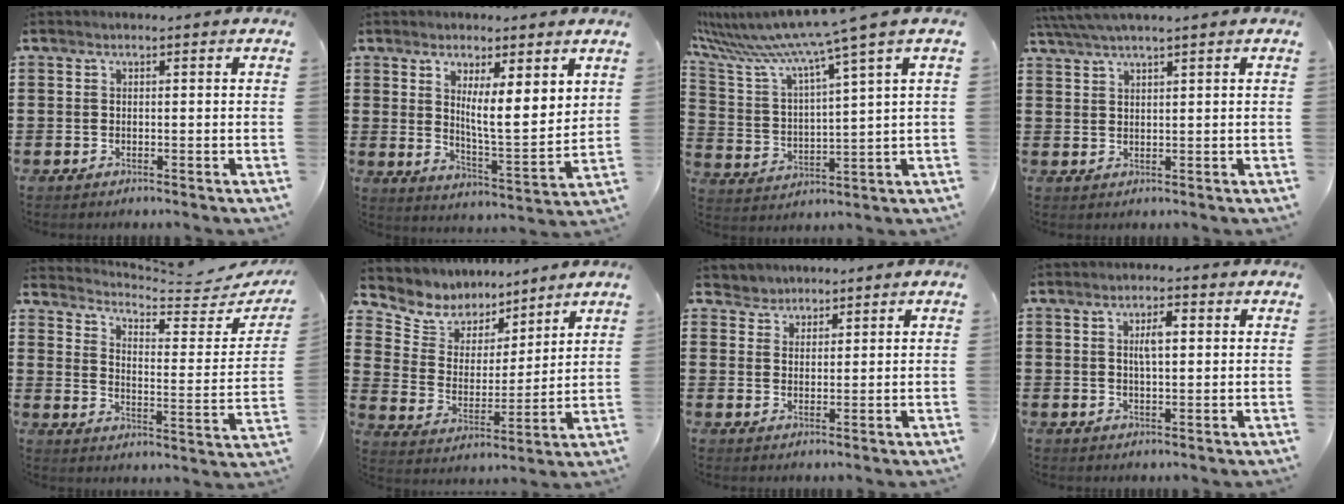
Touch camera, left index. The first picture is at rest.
{"total": 6.1, "force": [3.8, 1.0, 4.6], "torque": [-0.086, -0.030, 0.061]}
{"total": 8.8, "force": [7.2, -0.8, 5.1], "torque": [-0.131, -0.055, 0.111]}
{"total": 3.2, "force": [2.6, -0.2, 1.7], "torque": [-0.039, -0.002, 0.049]}
{"total": 4.3, "force": [4.2, 0.3, 1.1], "torque": [-0.047, -0.036, 0.067]}
{"total": 6.6, "force": [6.0, 2.7, -0.4], "torque": [-0.040, -0.045, 0.106]}
{"total": 2.6, "force": [2.2, 1.2, -0.7], "torque": [0.002, 0.004, 0.041]}
{"total": 3.4, "force": [1.0, 1.2, 3.0], "torque": [-0.056, 0.007, 0.011]}